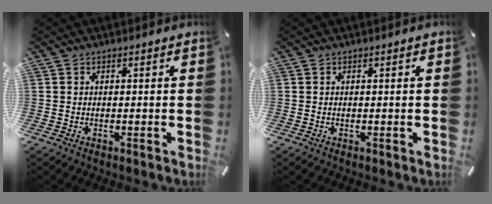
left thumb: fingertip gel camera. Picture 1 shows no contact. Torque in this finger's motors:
{"motor_torque": [1.87, 1.05, 1.48, -1.29, 0.21]}